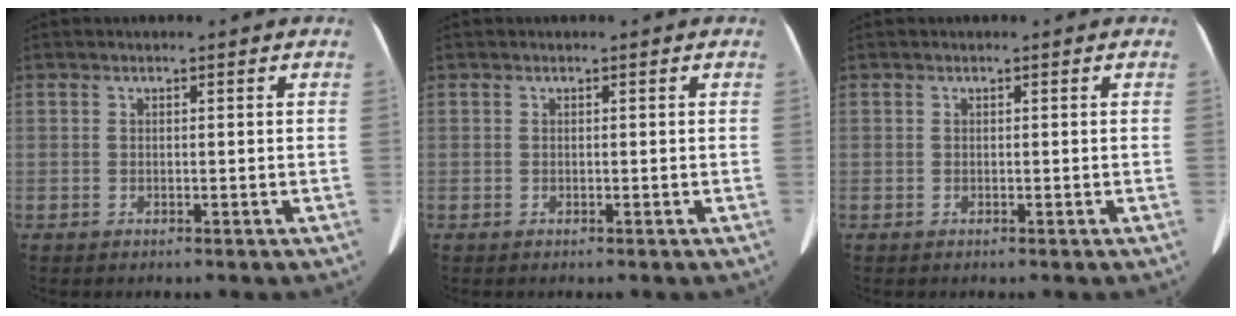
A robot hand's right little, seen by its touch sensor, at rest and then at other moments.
{"total": 0.0}
{"total": 0.0}